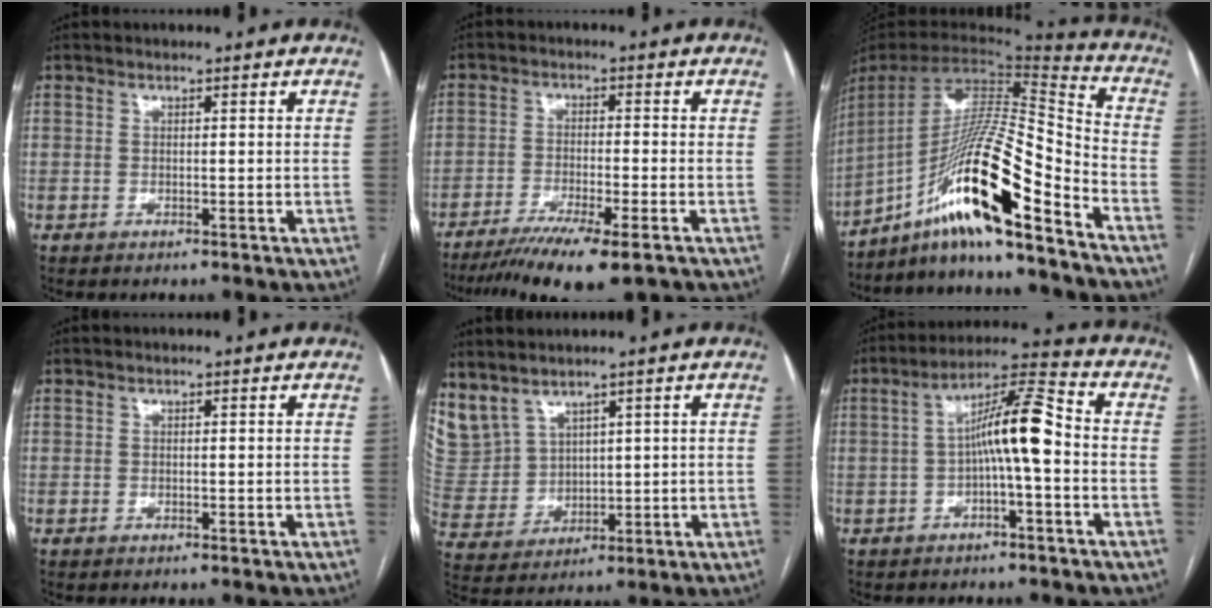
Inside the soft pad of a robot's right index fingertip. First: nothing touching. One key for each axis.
{"total": 12.0, "fx": -8.7, "fy": 1.2, "fz": 8.2, "tx": -0.130, "ty": -0.029, "tz": -0.139}
{"total": 21.0, "fx": -13.3, "fy": 0.6, "fz": 16.2, "tx": -0.306, "ty": 0.001, "tz": -0.244}
{"total": 0.0}
{"total": 9.4, "fx": 6.9, "fy": 5.7, "fz": 3.0, "tx": -0.088, "ty": 0.016, "tz": 0.171}
{"total": 9.2, "fx": -0.9, "fy": 1.0, "fz": 9.1, "tx": -0.157, "ty": 0.032, "tz": -0.020}